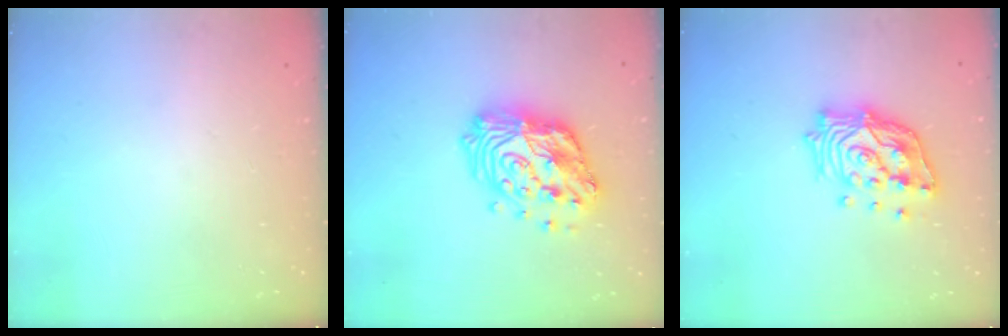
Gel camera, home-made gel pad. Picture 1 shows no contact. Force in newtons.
{"total": 18.3, "press": 18.2, "slide": 1.6}
{"total": 17.1, "press": 17.0, "slide": 1.4}